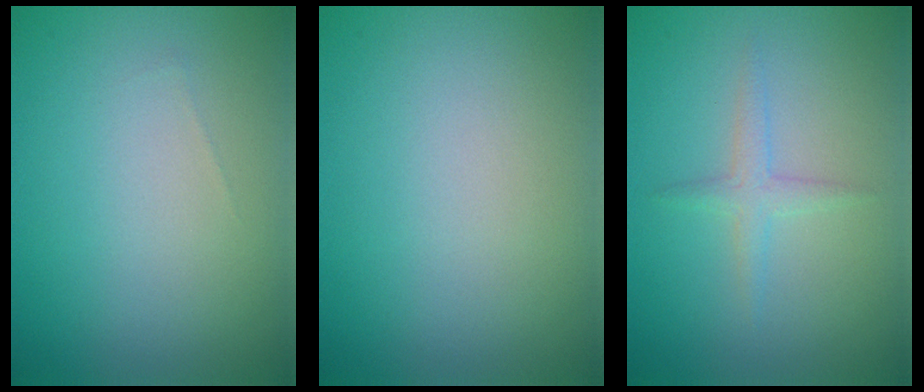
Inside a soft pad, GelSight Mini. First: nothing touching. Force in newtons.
{"total": 0.0}
{"total": 1.5, "press": 1.5, "slide": 0.0}